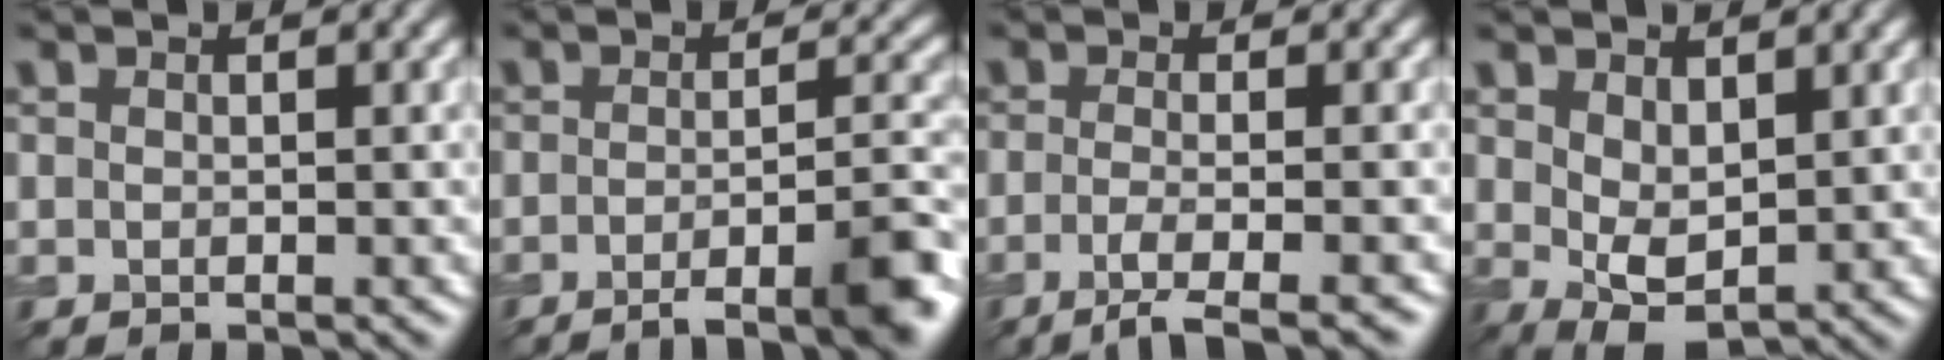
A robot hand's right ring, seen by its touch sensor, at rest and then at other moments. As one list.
[{"total": 6.9, "force": [-4.1, 1.5, 5.3], "torque": [-0.061, 0.007, -0.063]}, {"total": 3.9, "force": [-2.2, 0.8, 3.1], "torque": [-0.043, -0.004, -0.049]}, {"total": 3.6, "force": [1.0, 2.0, 2.8], "torque": [-0.057, -0.006, 0.027]}]